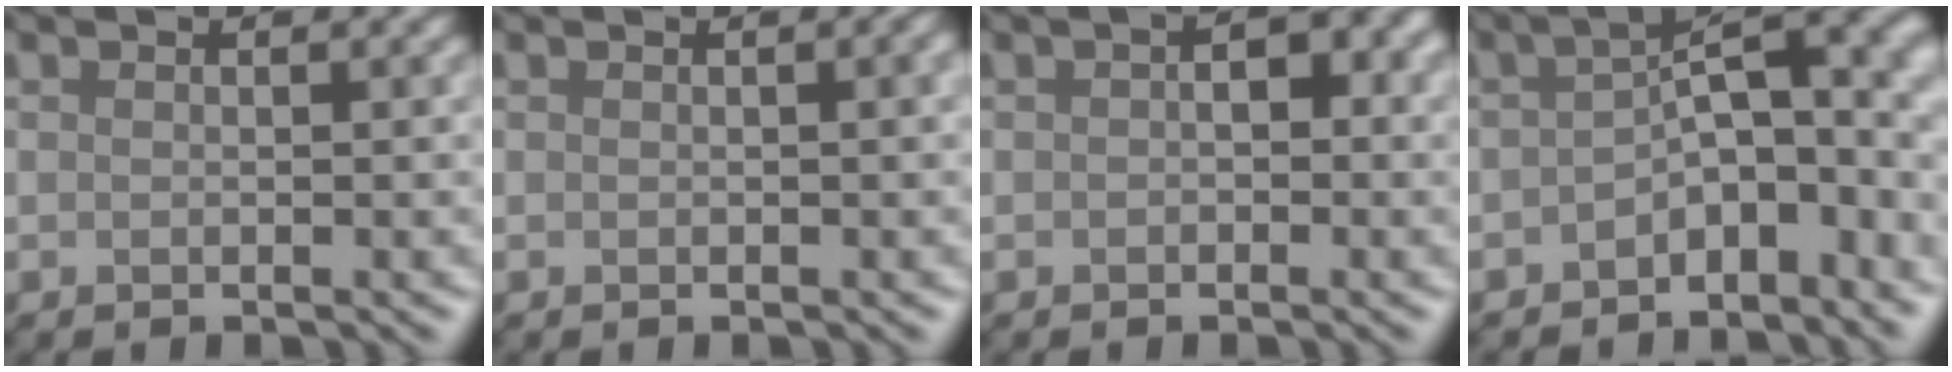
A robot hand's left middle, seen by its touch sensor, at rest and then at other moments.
{"total": 1.1, "force": [-0.2, 0.5, 1.0], "torque": [-0.002, 0.005, -0.006]}
{"total": 1.9, "force": [-0.3, 1.1, 1.5], "torque": [-0.019, 0.008, -0.008]}
{"total": 8.6, "force": [-2.9, 4.1, 7.0], "torque": [-0.090, 0.008, -0.054]}